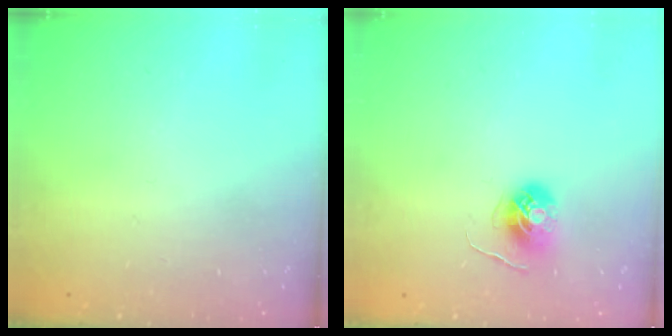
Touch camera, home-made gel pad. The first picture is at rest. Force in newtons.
{"total": 5.9, "press": 5.9, "slide": 0.3}